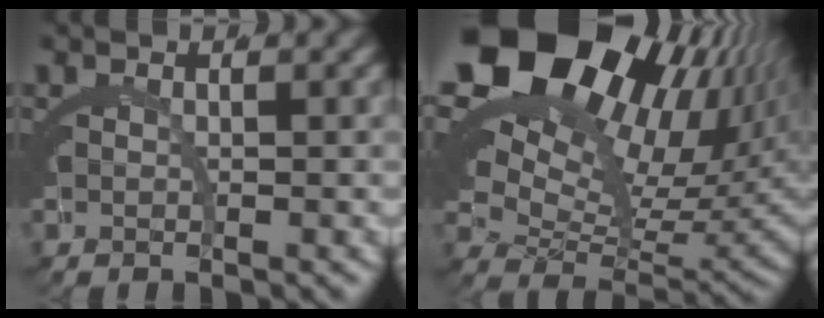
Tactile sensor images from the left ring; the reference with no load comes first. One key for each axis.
{"total": 18.8, "fx": 4.7, "fy": 12.3, "fz": 13.4, "tx": -0.227, "ty": 0.007, "tz": 0.064}